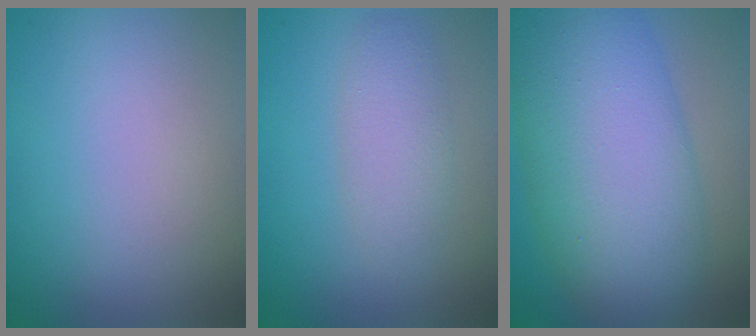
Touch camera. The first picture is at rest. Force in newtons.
{"total": 2.6, "press": 2.6, "slide": 0.2}
{"total": 11.0, "press": 11.0, "slide": 0.1}